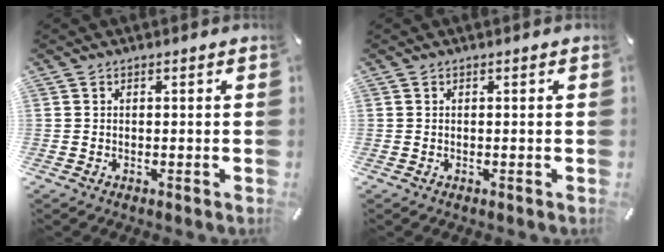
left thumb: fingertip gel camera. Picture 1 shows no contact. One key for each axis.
{"total": 0.0}